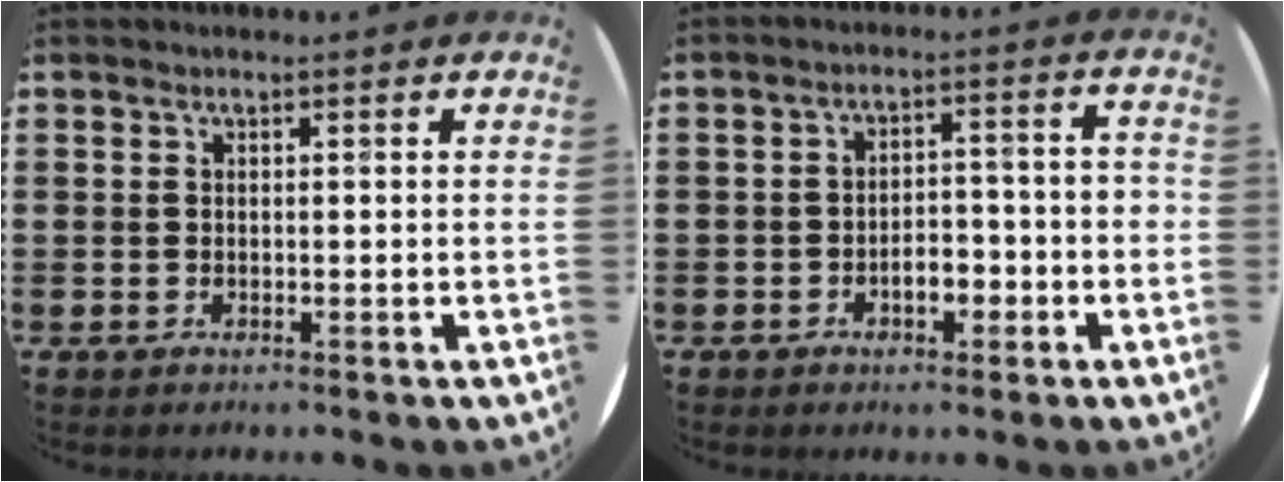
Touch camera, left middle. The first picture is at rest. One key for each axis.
{"total": 4.1, "fx": -1.7, "fy": 2.2, "fz": 3.0, "tx": -0.046, "ty": 0.004, "tz": -0.037}